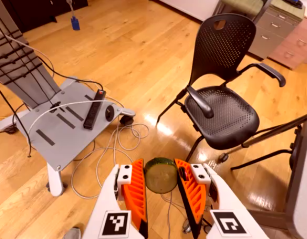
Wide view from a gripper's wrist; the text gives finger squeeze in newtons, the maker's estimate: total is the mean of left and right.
{"total": 8.2, "left": 8.0, "right": 8.5}